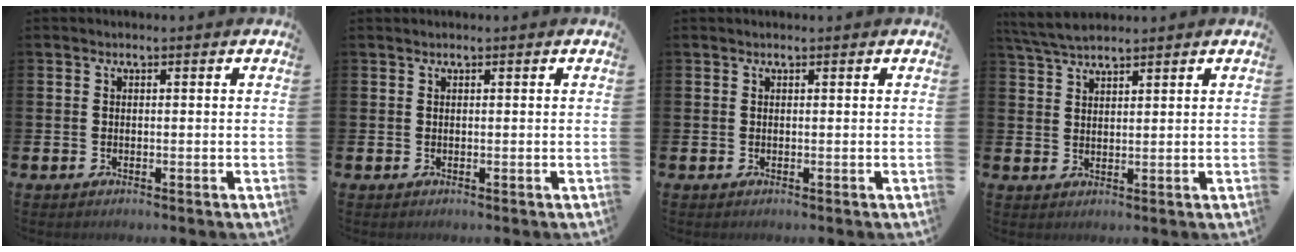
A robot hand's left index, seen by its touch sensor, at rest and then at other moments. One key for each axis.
{"total": 0.0}
{"total": 0.0}
{"total": 4.3, "fx": 4.0, "fy": 0.7, "fz": 1.4, "tx": -0.042, "ty": -0.008, "tz": 0.075}